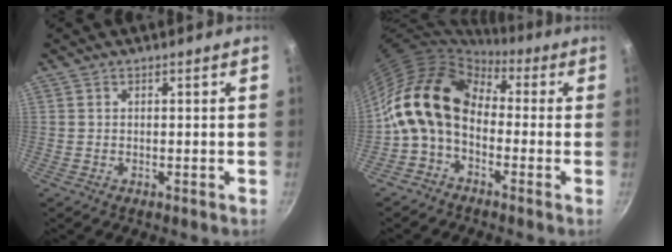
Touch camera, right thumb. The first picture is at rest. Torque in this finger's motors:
{"motor_torque": [0.75, 3.06, 1.45, -1.32, 0.59]}